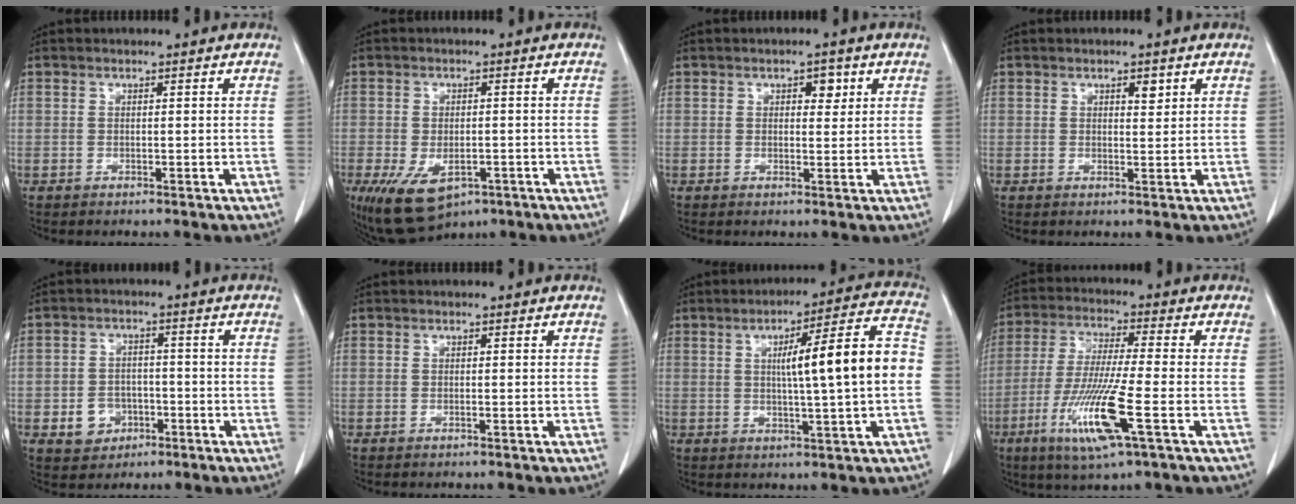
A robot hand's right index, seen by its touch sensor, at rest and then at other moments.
{"total": 10.1, "force": [-5.4, 5.5, 6.6], "torque": [-0.126, -0.010, -0.075]}
{"total": 2.5, "force": [1.1, 1.3, 1.8], "torque": [-0.020, 0.003, 0.014]}
{"total": 1.8, "force": [1.0, 0.7, 1.4], "torque": [-0.018, -0.004, 0.014]}
{"total": 5.0, "force": [-1.8, 4.3, 1.9], "torque": [-0.030, 0.009, -0.021]}
{"total": 0.0}
{"total": 12.9, "force": [0.4, 0.4, 12.9], "torque": [-0.185, 0.025, 0.005]}
{"total": 12.5, "force": [-4.7, 0.1, 11.6], "torque": [-0.239, -0.026, -0.091]}